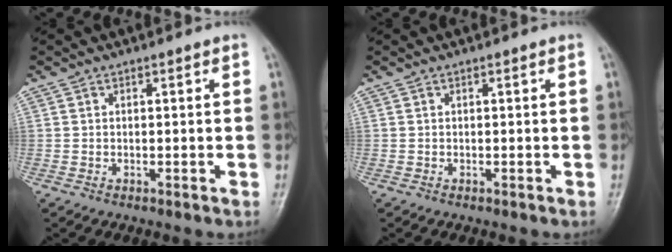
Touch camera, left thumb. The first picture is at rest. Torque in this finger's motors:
{"motor_torque": [0.00, 0.00, -0.07, -0.07, 0.00]}